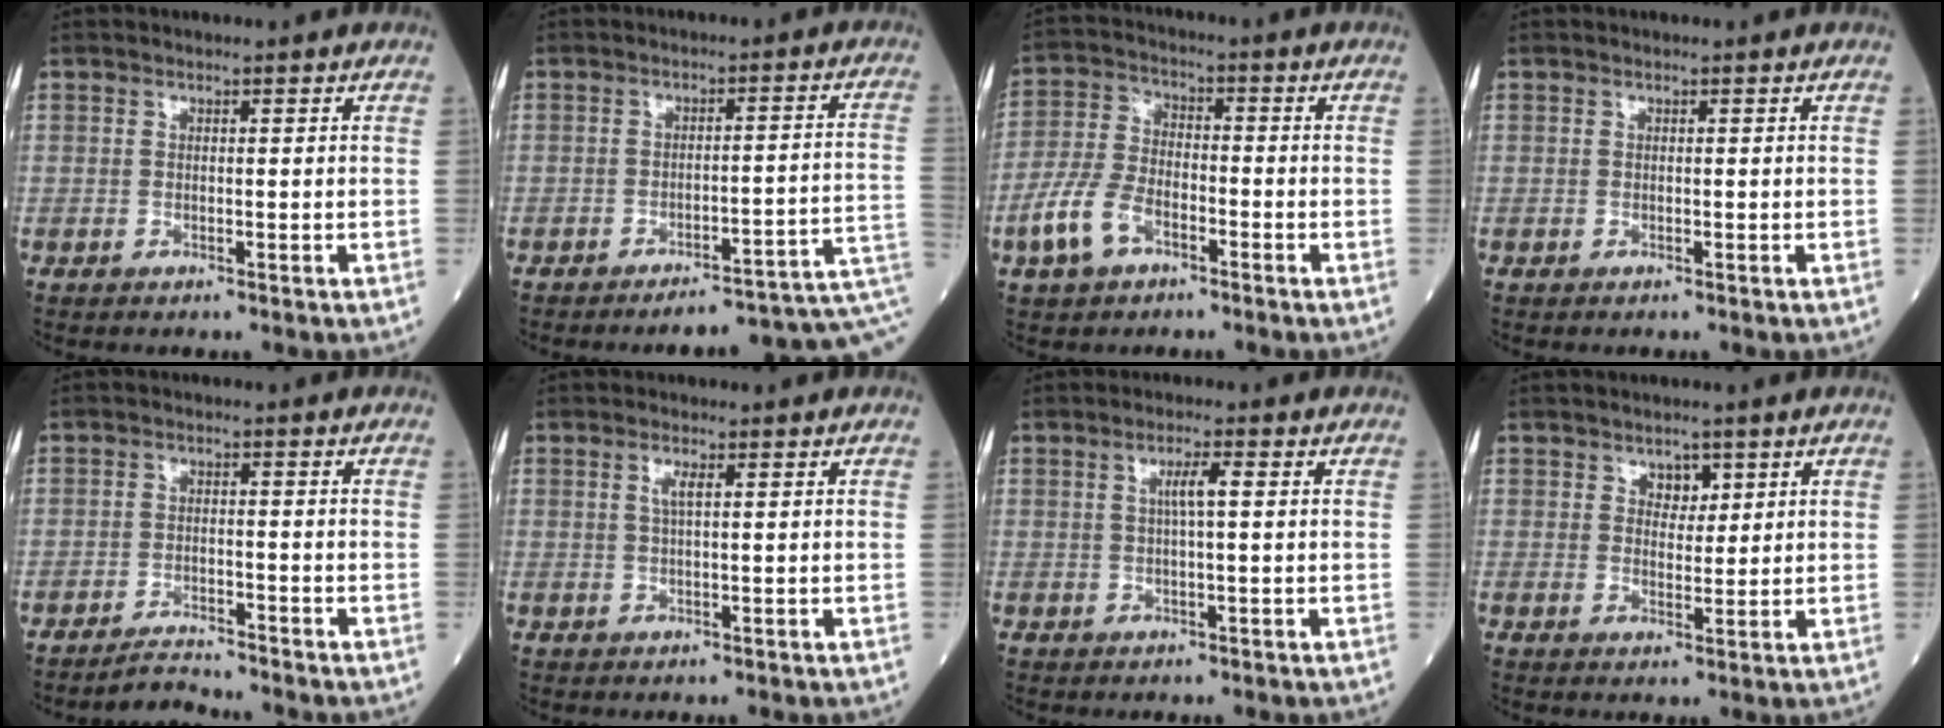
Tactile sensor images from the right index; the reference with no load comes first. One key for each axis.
{"total": 9.7, "fx": -6.3, "fy": 0.2, "fz": 7.4, "tx": -0.080, "ty": 0.027, "tz": -0.082}
{"total": 8.0, "fx": -4.0, "fy": 4.4, "fz": 5.4, "tx": -0.128, "ty": 0.008, "tz": -0.081}
{"total": 0.0}
{"total": 3.1, "fx": -3.1, "fy": -0.5, "fz": -0.1, "tx": -0.005, "ty": -0.019, "tz": -0.050}
{"total": 1.8, "fx": 0.6, "fy": 0.2, "fz": 1.6, "tx": -0.035, "ty": 0.001, "tz": 0.010}
{"total": 2.8, "fx": 0.5, "fy": 0.1, "fz": 2.7, "tx": -0.050, "ty": 0.002, "tz": 0.009}
{"total": 2.7, "fx": 1.5, "fy": 1.8, "fz": 1.4, "tx": -0.014, "ty": 0.001, "tz": 0.023}